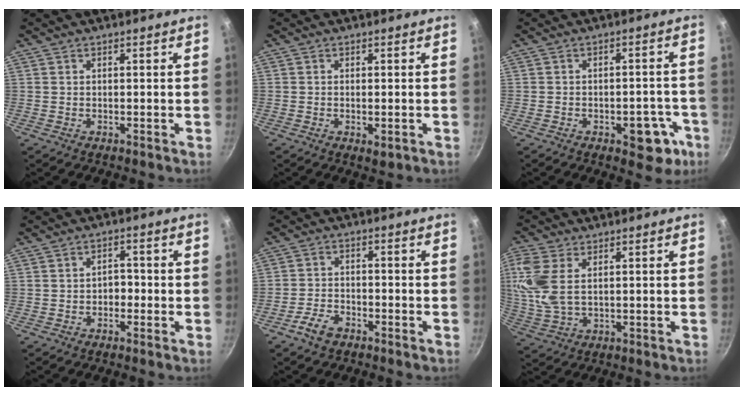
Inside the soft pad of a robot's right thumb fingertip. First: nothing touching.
{"total": 2.2, "force": [-0.7, 0.8, 1.9], "torque": [-0.035, -0.007, -0.009]}
{"total": 8.7, "force": [-3.9, 4.8, 6.1], "torque": [-0.030, 0.026, -0.042]}
{"total": 2.7, "force": [-0.8, 2.0, 1.7], "torque": [-0.004, 0.016, -0.013]}
{"total": 4.7, "force": [-3.2, 2.3, 2.5], "torque": [-0.051, 0.027, -0.063]}
{"total": 9.7, "force": [2.4, 5.5, 7.6], "torque": [-0.169, 0.000, 0.053]}